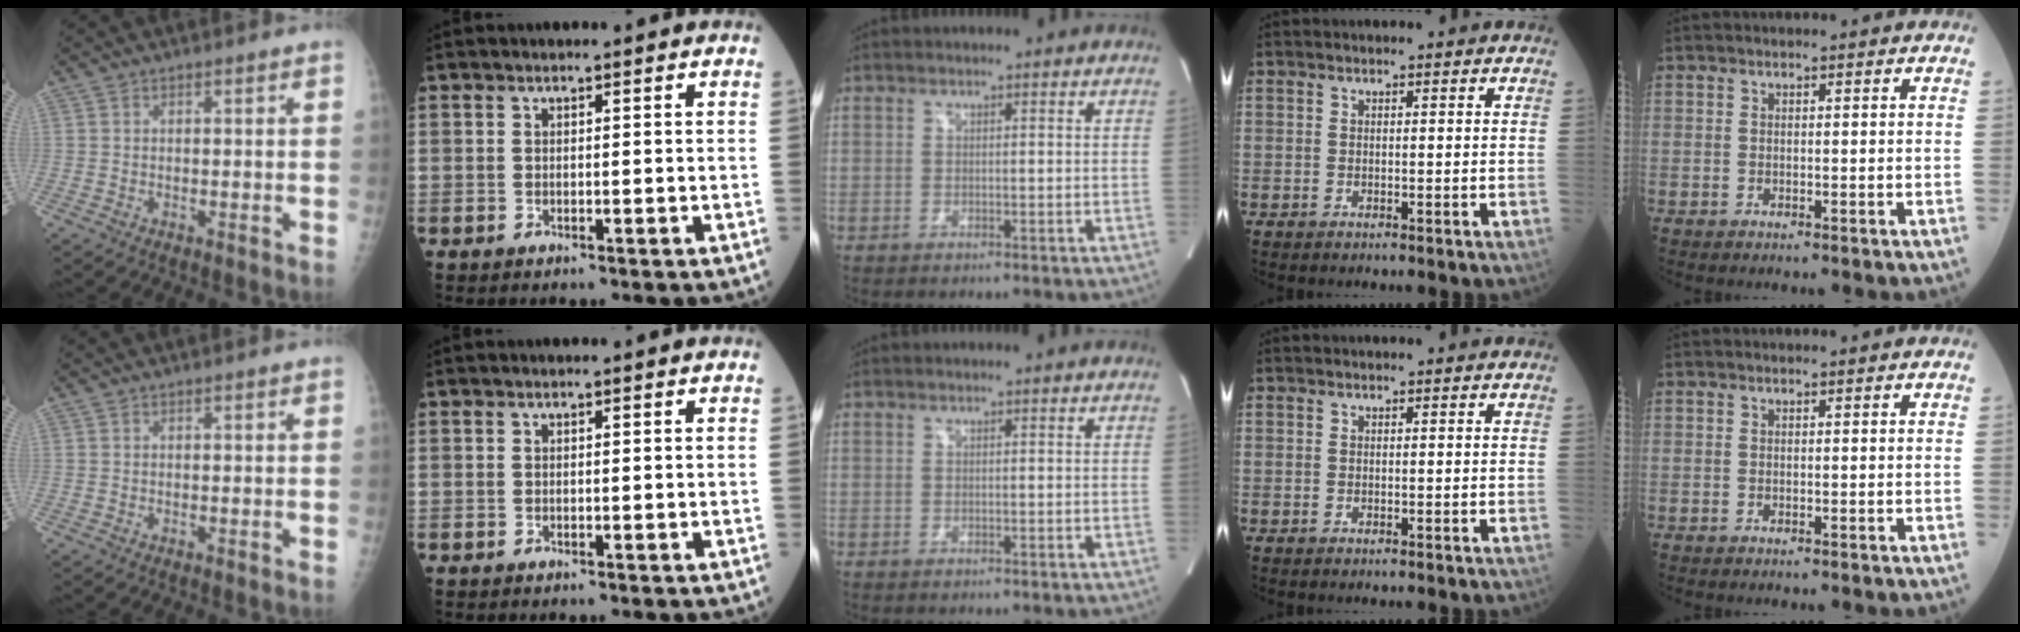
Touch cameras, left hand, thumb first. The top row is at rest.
{}